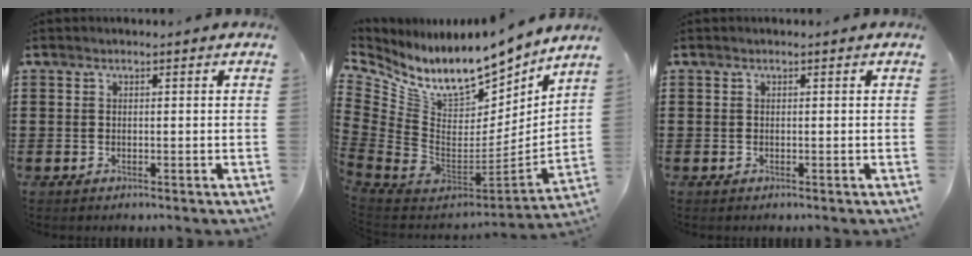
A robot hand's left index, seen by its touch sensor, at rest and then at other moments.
{"total": 11.5, "force": [9.1, 4.4, 5.6], "torque": [-0.129, -0.088, 0.157]}
{"total": 0.0}